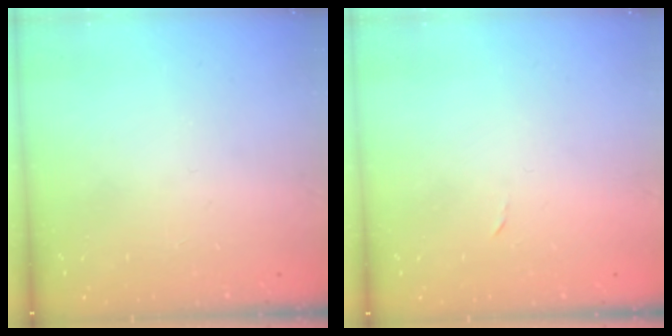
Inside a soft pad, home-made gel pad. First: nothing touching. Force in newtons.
{"total": 2.3, "press": 2.3, "slide": 0.4}